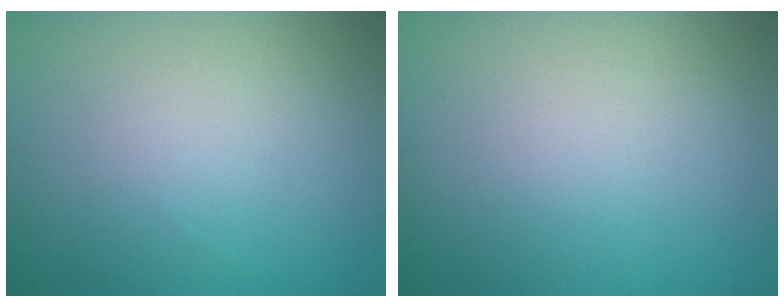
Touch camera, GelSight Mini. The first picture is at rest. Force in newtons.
{"total": 0.0}